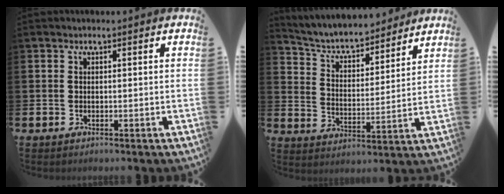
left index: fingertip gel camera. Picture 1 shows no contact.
{"total": 5.6, "force": [5.1, 1.8, 1.4], "torque": [-0.048, -0.049, 0.080]}